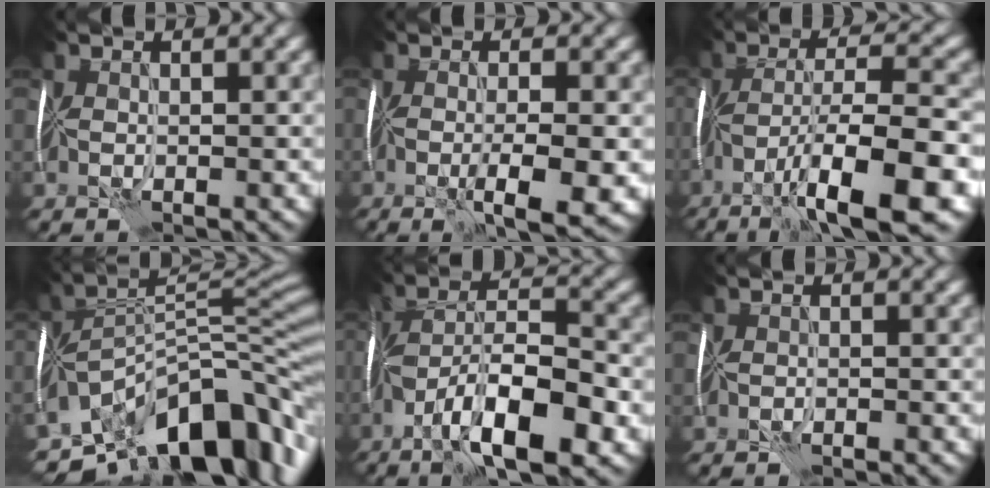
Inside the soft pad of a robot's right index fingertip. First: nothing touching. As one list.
[{"total": 5.3, "force": [-1.8, 0.7, 5.0], "torque": [-0.078, -0.008, -0.031]}, {"total": 11.2, "force": [-6.2, 2.1, 9.2], "torque": [-0.150, 0.010, -0.102]}, {"total": 13.9, "force": [-8.6, 5.3, 9.4], "torque": [-0.154, 0.015, -0.147]}, {"total": 10.2, "force": [-5.4, 2.9, 8.1], "torque": [-0.138, 0.012, -0.101]}, {"total": 1.1, "force": [-0.9, -0.6, -0.3], "torque": [0.004, 0.001, -0.023]}]